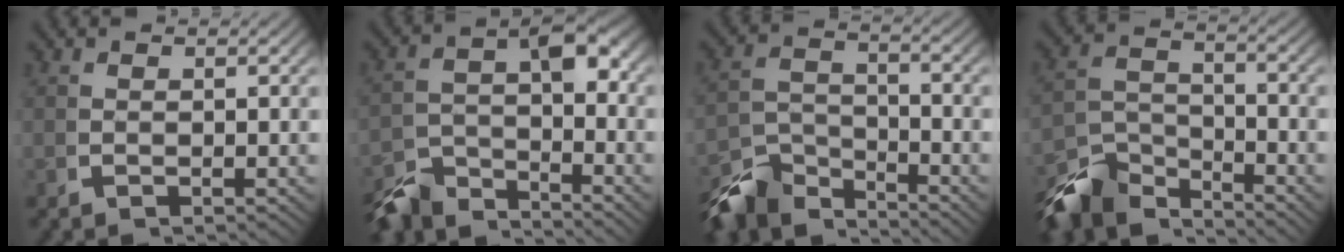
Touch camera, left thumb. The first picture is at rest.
{"total": 7.8, "force": [-4.0, 3.9, 5.4], "torque": [-0.070, -0.024, -0.069]}
{"total": 7.6, "force": [-5.6, 3.6, 3.6], "torque": [-0.053, -0.030, -0.093]}
{"total": 8.2, "force": [-5.7, 4.2, 4.3], "torque": [-0.069, -0.034, -0.091]}